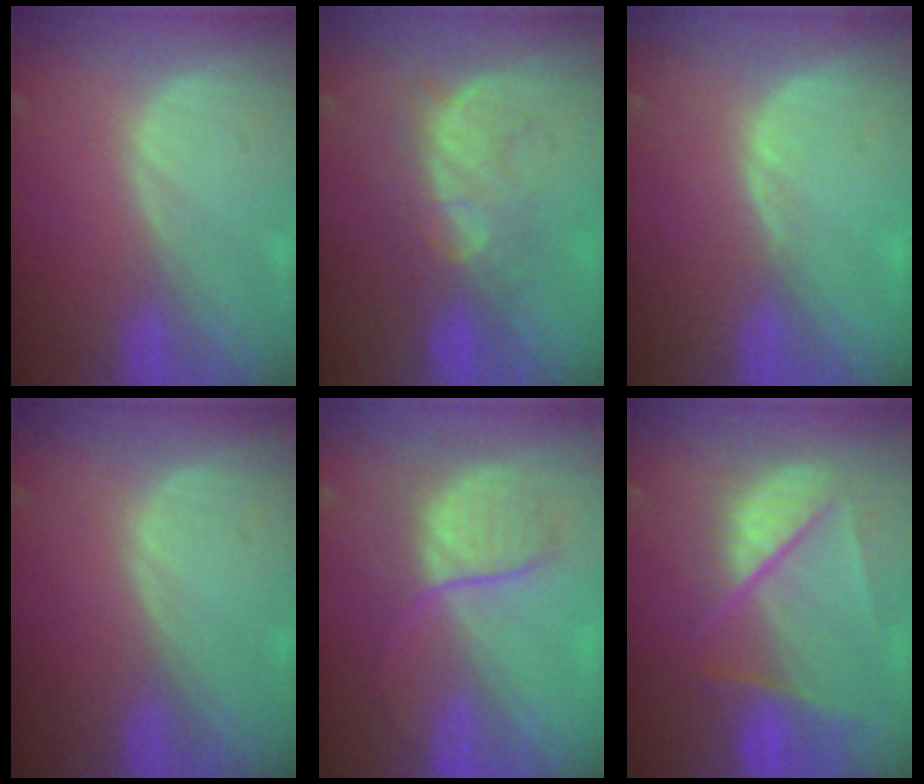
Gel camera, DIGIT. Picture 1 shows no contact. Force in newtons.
{"total": 7.9, "press": 7.7, "slide": 1.5}
{"total": 0.7, "press": 0.7, "slide": 0.2}
{"total": 0.0}
{"total": 7.0, "press": 6.9, "slide": 0.8}
{"total": 9.3, "press": 8.1, "slide": 4.5}